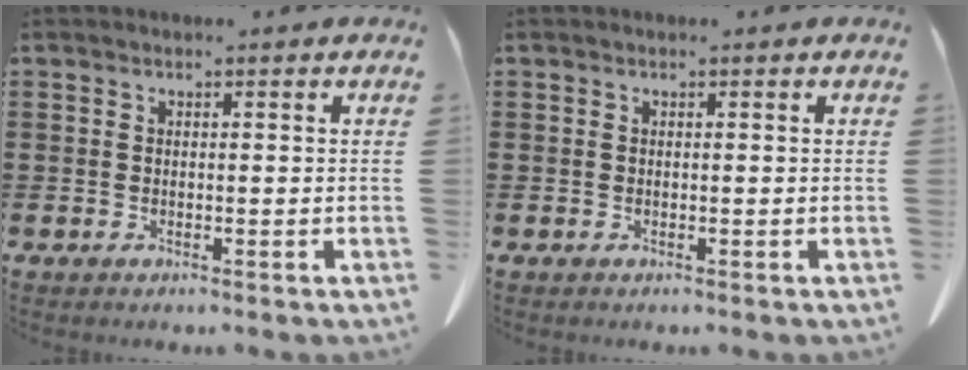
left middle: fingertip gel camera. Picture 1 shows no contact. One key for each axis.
{"total": 0.0}